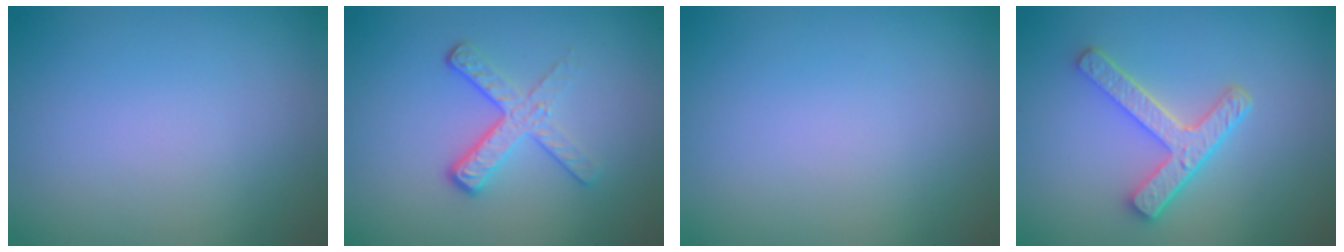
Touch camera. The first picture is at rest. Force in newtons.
{"total": 3.5, "press": 2.3, "slide": 2.7}
{"total": 0.0}
{"total": 3.7, "press": 3.2, "slide": 2.0}